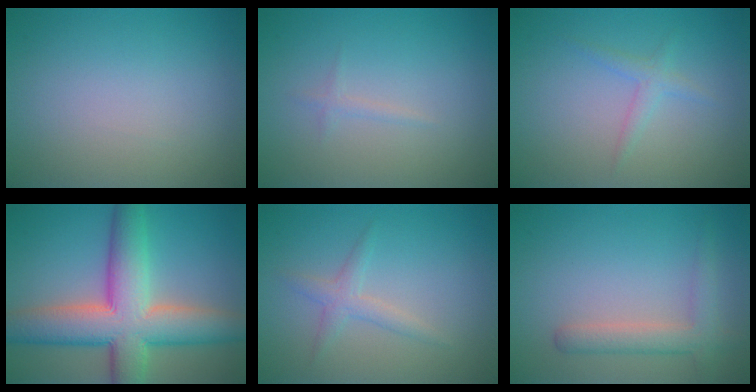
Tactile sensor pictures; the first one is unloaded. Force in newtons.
{"total": 0.7, "press": 0.7, "slide": 0.1}
{"total": 1.4, "press": 1.4, "slide": 0.0}
{"total": 10.4, "press": 10.4, "slide": 0.6}
{"total": 1.8, "press": 1.8, "slide": 0.1}
{"total": 2.9, "press": 2.9, "slide": 0.2}